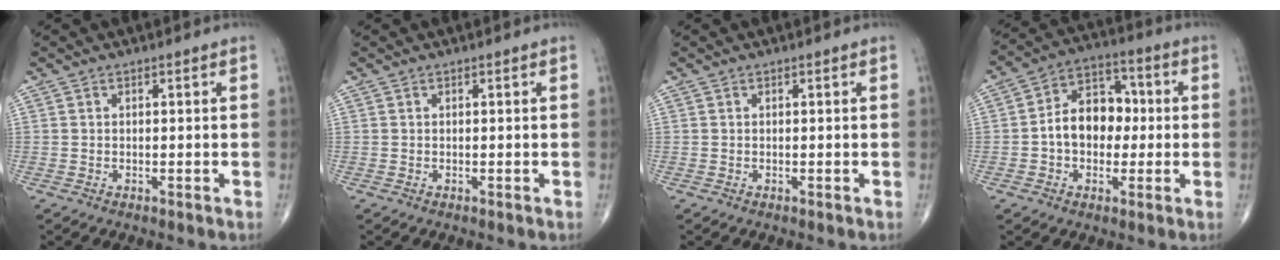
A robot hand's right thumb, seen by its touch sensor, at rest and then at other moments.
{"total": 0.0}
{"total": 0.0}
{"total": 11.4, "force": [-0.5, 8.4, 7.8], "torque": [-0.094, 0.035, -0.019]}